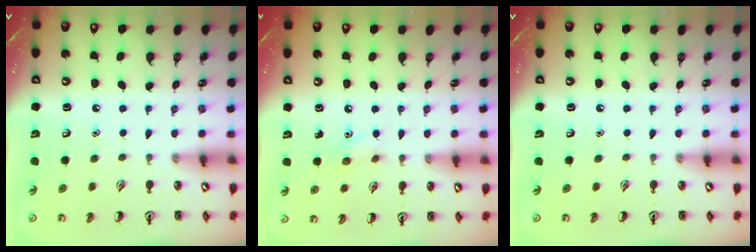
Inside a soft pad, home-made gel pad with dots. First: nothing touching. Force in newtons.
{"total": 5.7, "press": 5.4, "slide": 1.8}
{"total": 0.0}